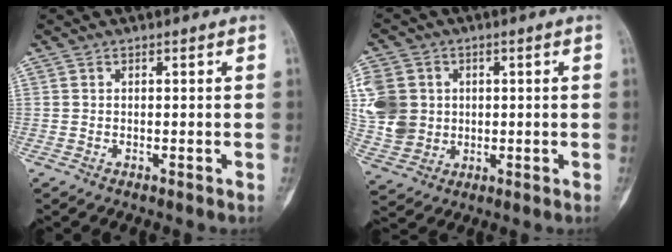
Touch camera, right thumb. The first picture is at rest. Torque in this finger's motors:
{"motor_torque": [1.29, 1.28, 0.34, -0.17, 0.08]}